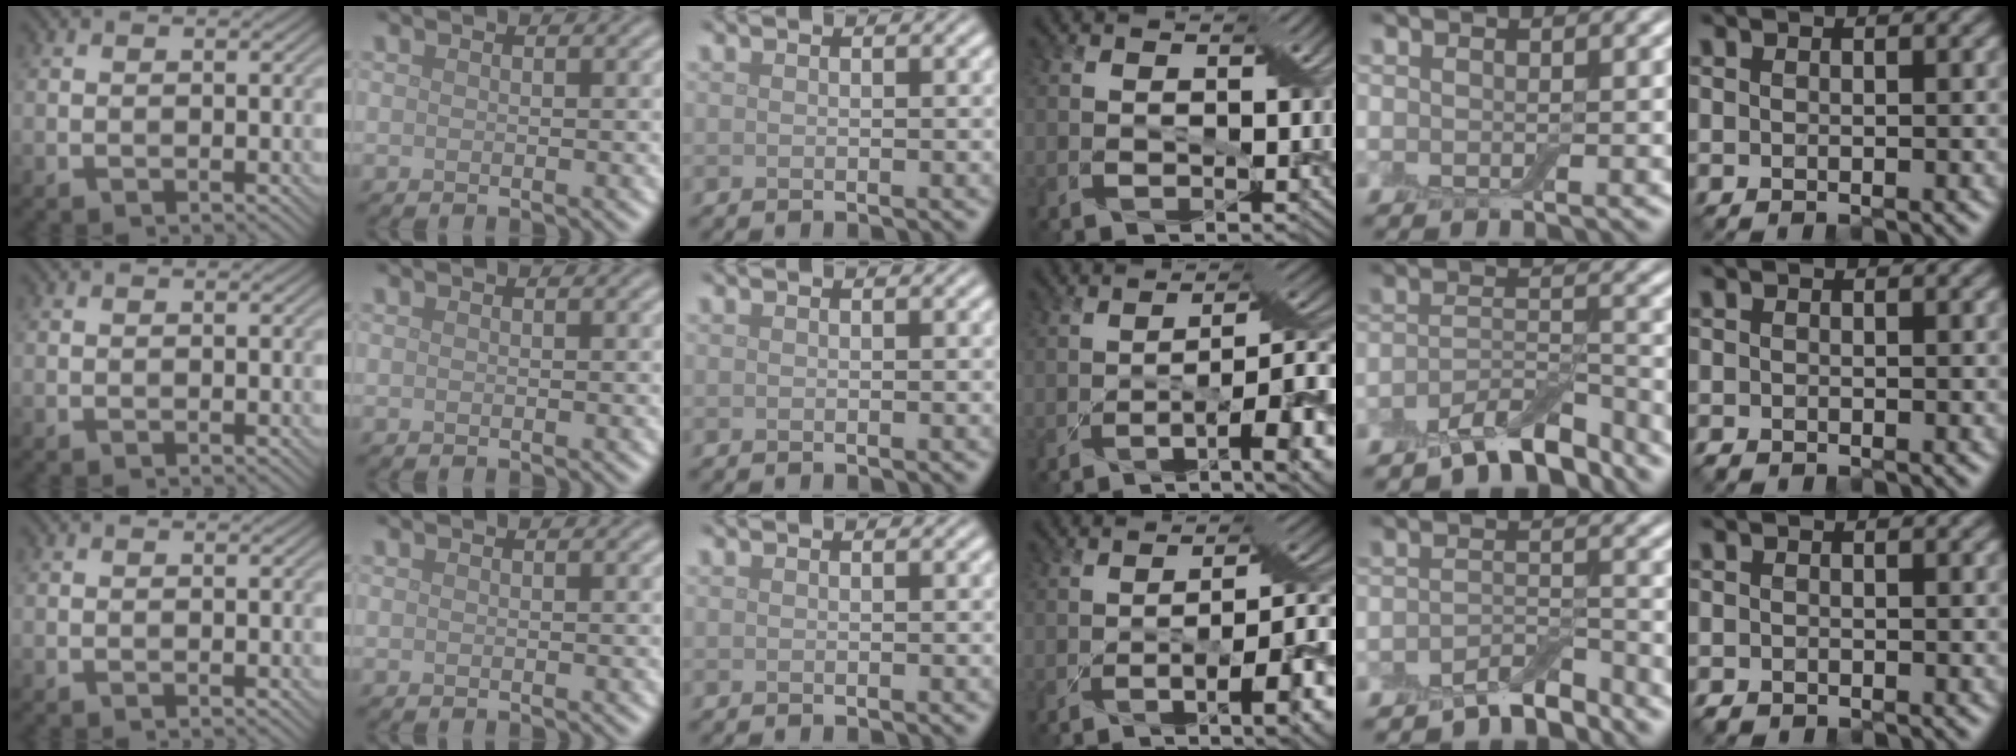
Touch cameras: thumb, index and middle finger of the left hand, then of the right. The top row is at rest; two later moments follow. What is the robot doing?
{"motion": "pour", "object": "bowl"}